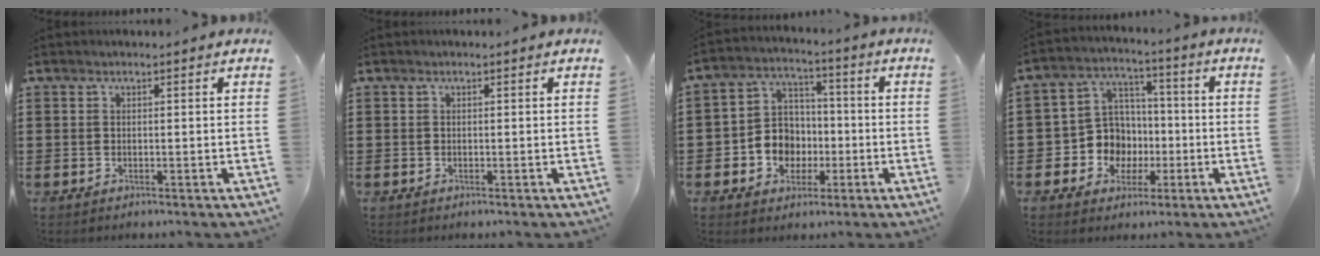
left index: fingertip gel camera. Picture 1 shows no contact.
{"total": 0.0}
{"total": 7.0, "force": [-2.0, 6.3, 2.4], "torque": [-0.065, 0.020, -0.035]}
{"total": 8.7, "force": [-1.5, 8.2, 2.6], "torque": [-0.093, 0.010, -0.024]}